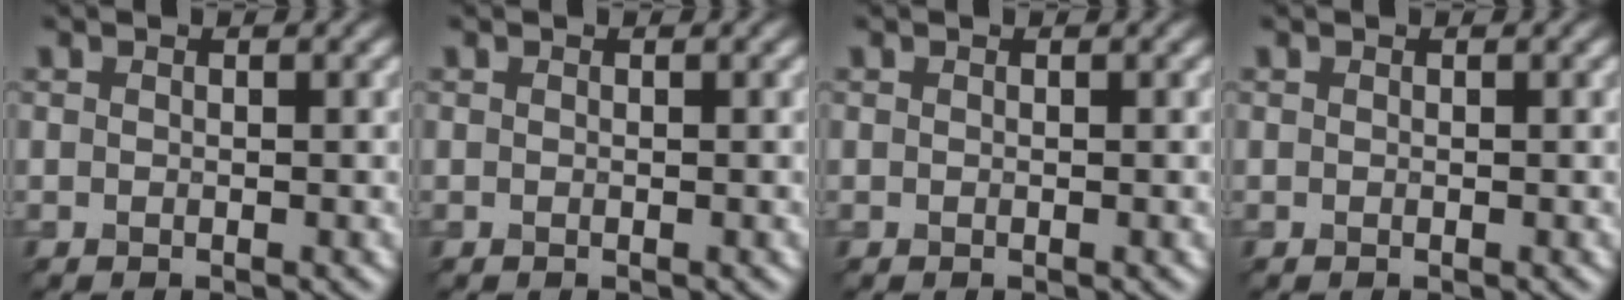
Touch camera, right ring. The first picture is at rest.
{"total": 0.0}
{"total": 0.0}
{"total": 0.0}